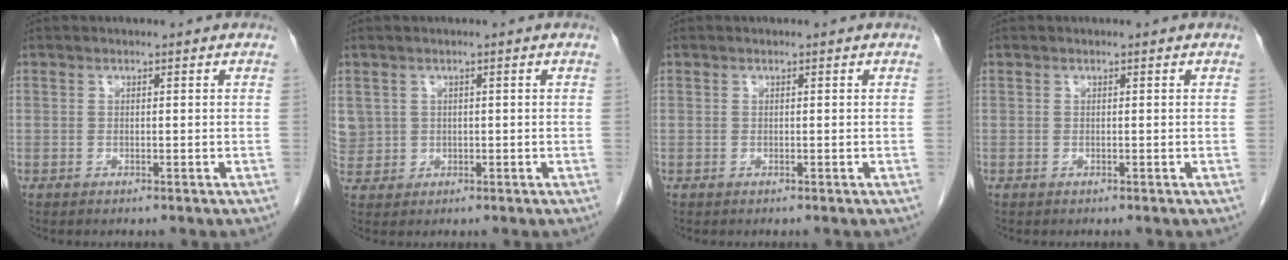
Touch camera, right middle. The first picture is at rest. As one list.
[{"total": 4.1, "force": [1.1, 4.0, 0.5], "torque": [-0.015, 0.010, 0.032]}, {"total": 0.0}, {"total": 0.0}]